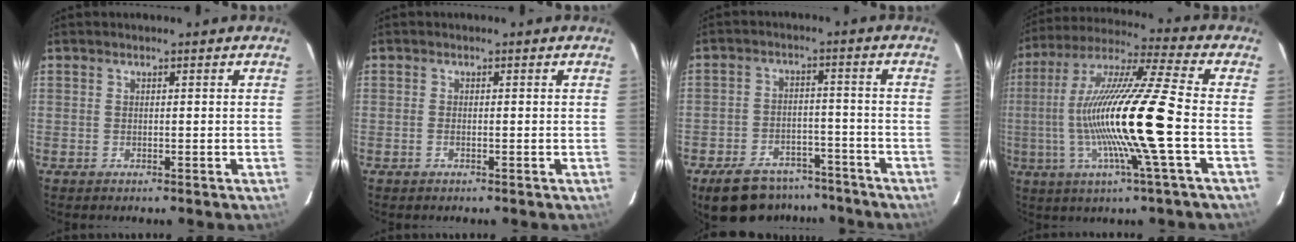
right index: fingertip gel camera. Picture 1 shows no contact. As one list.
[{"total": 0.6, "force": [-0.3, 0.3, 0.4], "torque": [-0.008, 0.000, -0.006]}, {"total": 14.3, "force": [-11.2, 7.0, 5.5], "torque": [-0.128, 0.014, -0.147]}, {"total": 19.4, "force": [-2.8, -1.1, 19.2], "torque": [-0.362, -0.007, -0.054]}]